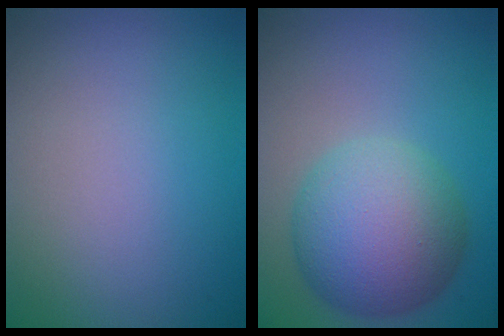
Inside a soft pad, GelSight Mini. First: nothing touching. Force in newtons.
{"total": 8.1, "press": 8.1, "slide": 0.2}